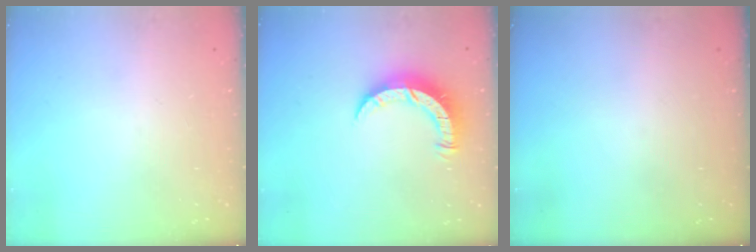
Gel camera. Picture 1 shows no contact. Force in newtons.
{"total": 8.2, "press": 8.2, "slide": 1.0}
{"total": 0.0}